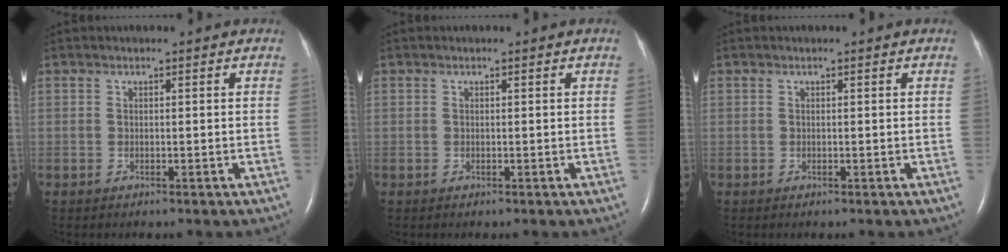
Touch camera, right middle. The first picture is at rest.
{"total": 0.0}
{"total": 0.0}